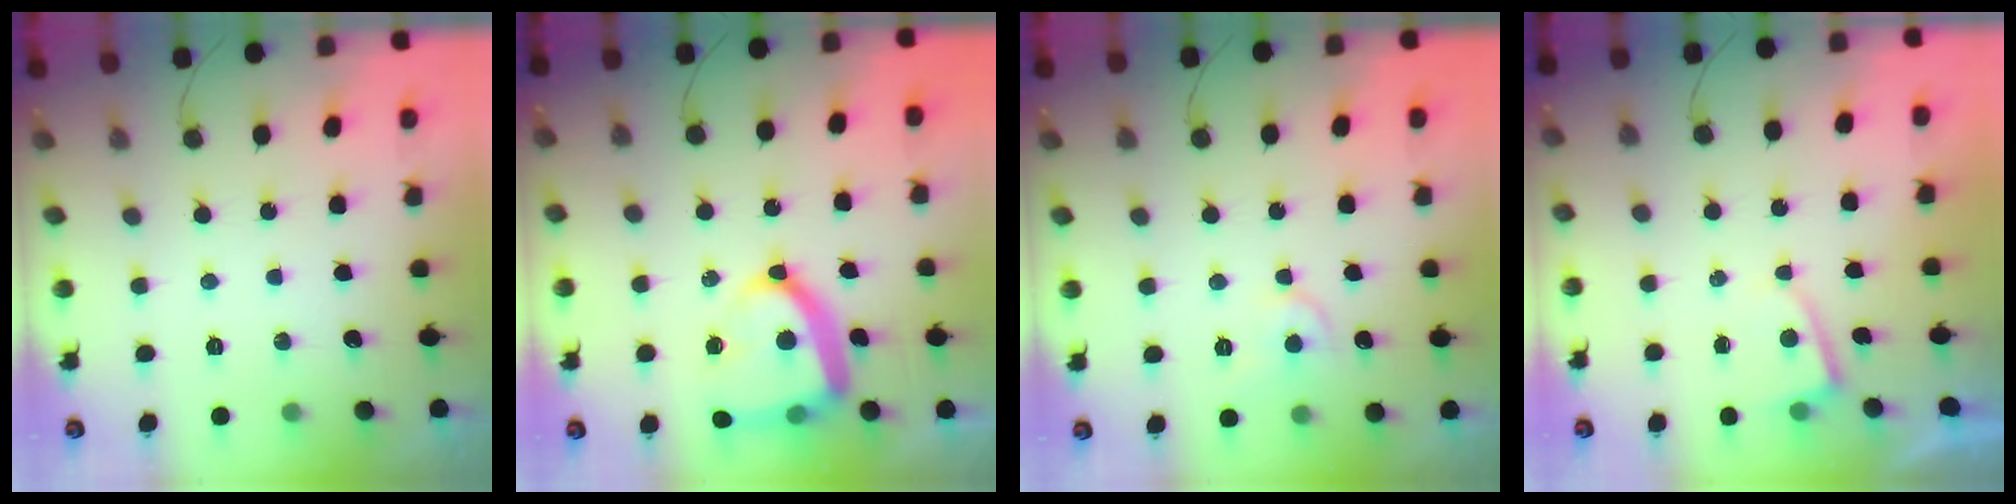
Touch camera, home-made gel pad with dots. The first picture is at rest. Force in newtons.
{"total": 16.6, "press": 16.5, "slide": 1.7}
{"total": 6.6, "press": 6.6, "slide": 0.9}
{"total": 2.3, "press": 2.3, "slide": 0.2}